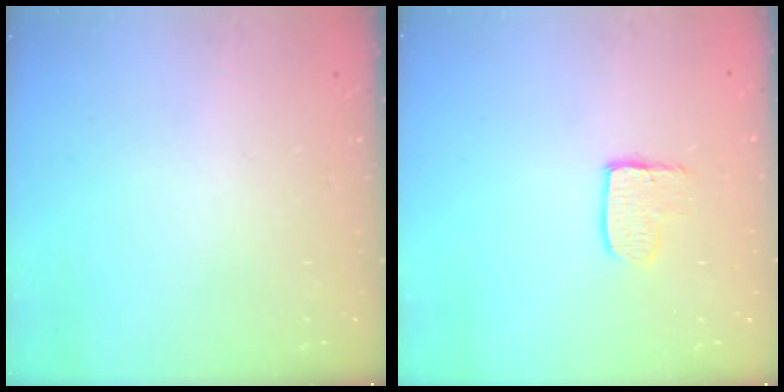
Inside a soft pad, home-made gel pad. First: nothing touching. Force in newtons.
{"total": 5.5, "press": 5.5, "slide": 0.4}